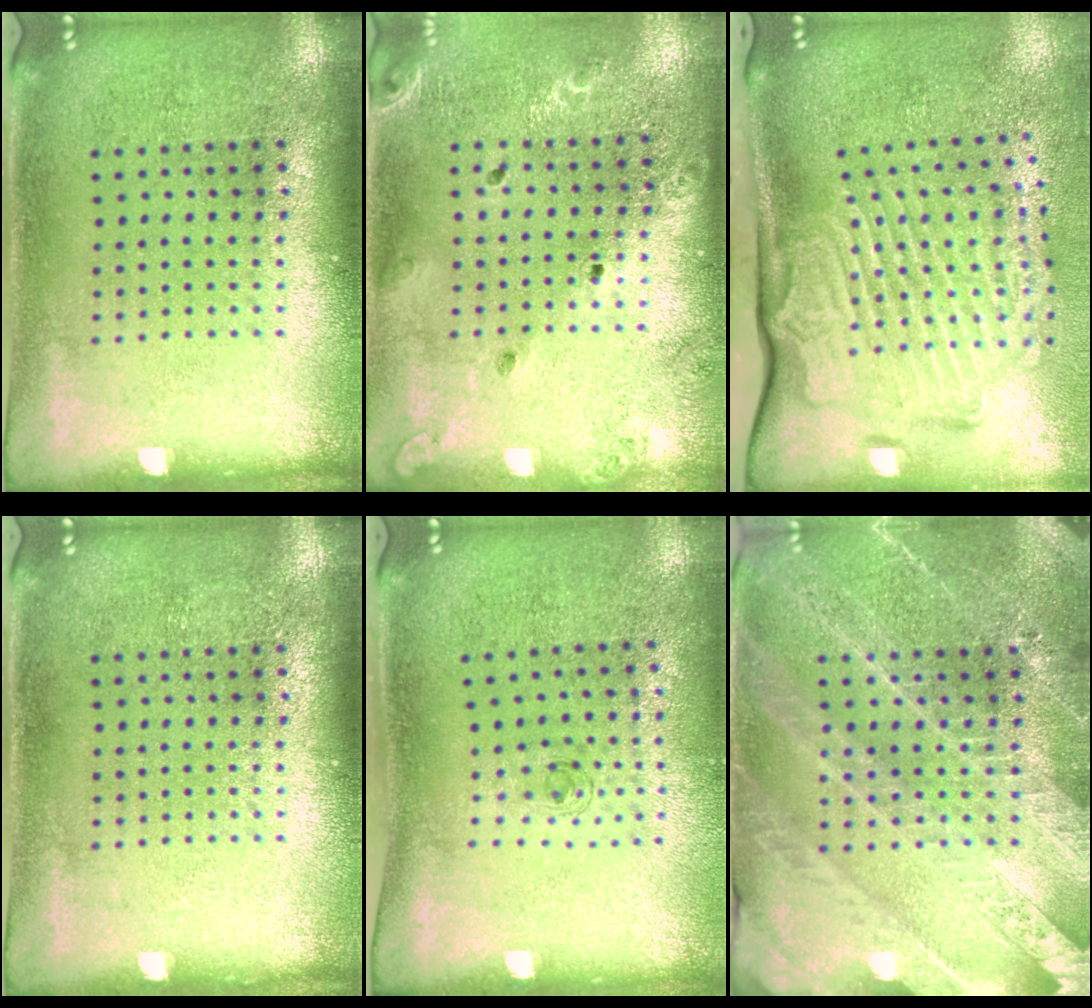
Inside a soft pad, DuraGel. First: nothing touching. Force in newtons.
{"total": 1.5, "press": 1.5, "slide": 0.1}
{"total": 3.3, "press": 2.3, "slide": 2.3}
{"total": 0.0}
{"total": 0.6, "press": 0.2, "slide": 0.6}
{"total": 3.2, "press": 3.1, "slide": 1.1}